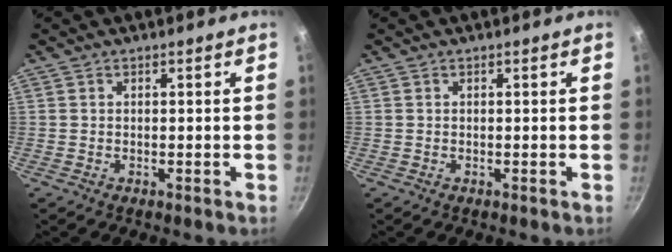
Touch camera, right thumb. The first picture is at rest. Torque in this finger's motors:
{"motor_torque": [0.00, 0.01, -0.01, 0.01, 0.04]}